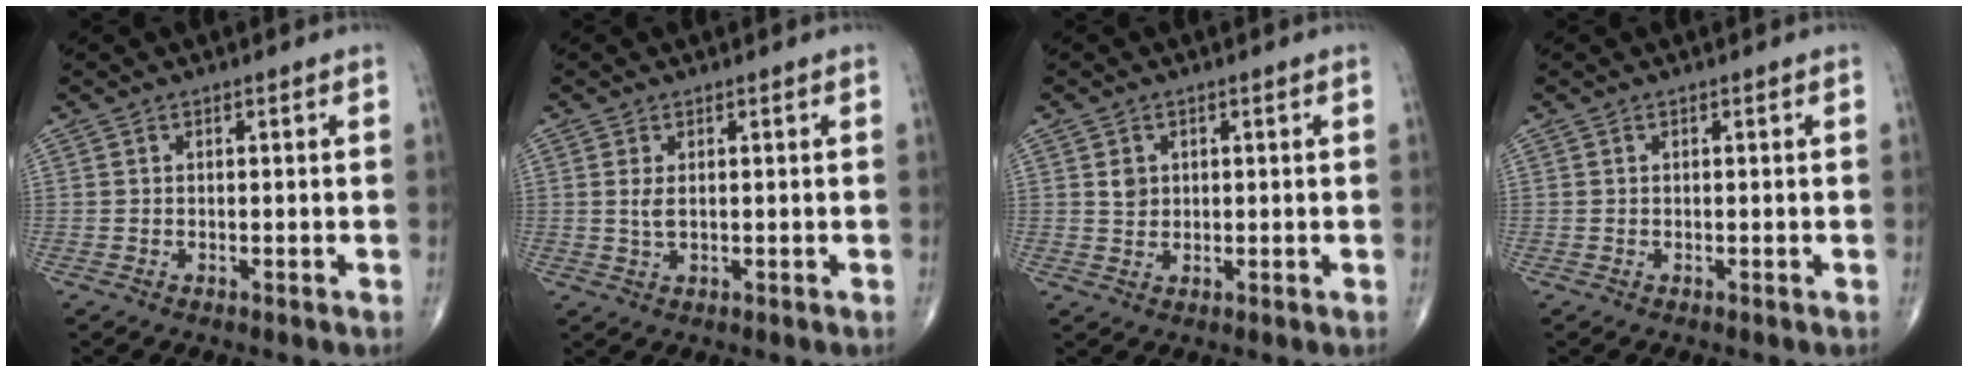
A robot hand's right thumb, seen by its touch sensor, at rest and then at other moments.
{"total": 2.0, "force": [0.5, 0.9, 1.7], "torque": [-0.036, -0.002, 0.015]}
{"total": 2.4, "force": [0.7, 2.0, 1.1], "torque": [-0.010, -0.004, 0.015]}
{"total": 0.0}